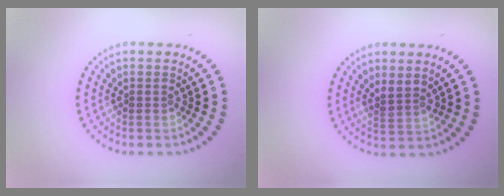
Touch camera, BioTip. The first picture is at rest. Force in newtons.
{"total": 1.5, "press": 1.3, "slide": 0.8}